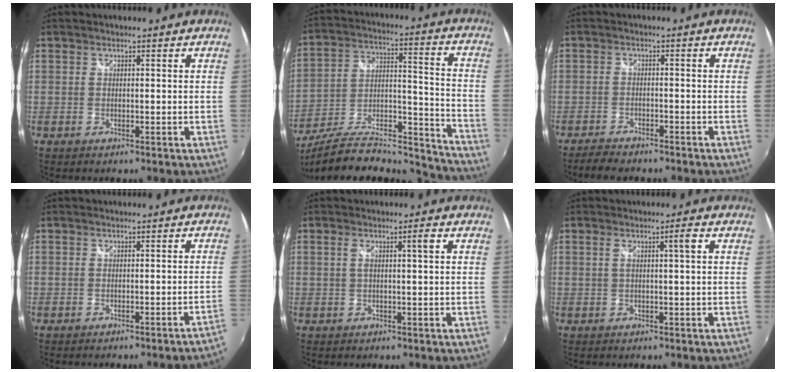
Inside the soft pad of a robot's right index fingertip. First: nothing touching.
{"total": 24.3, "force": [-21.4, 5.6, 10.0], "torque": [-0.159, -0.001, -0.317]}
{"total": 4.6, "force": [-4.1, 1.4, 1.4], "torque": [-0.048, -0.002, -0.072]}
{"total": 2.3, "force": [-2.0, -0.4, 1.1], "torque": [-0.025, -0.002, -0.026]}
{"total": 2.1, "force": [0.2, -0.2, 2.1], "torque": [-0.034, 0.005, 0.004]}
{"total": 2.1, "force": [0.2, -0.3, 2.0], "torque": [-0.031, 0.004, 0.002]}